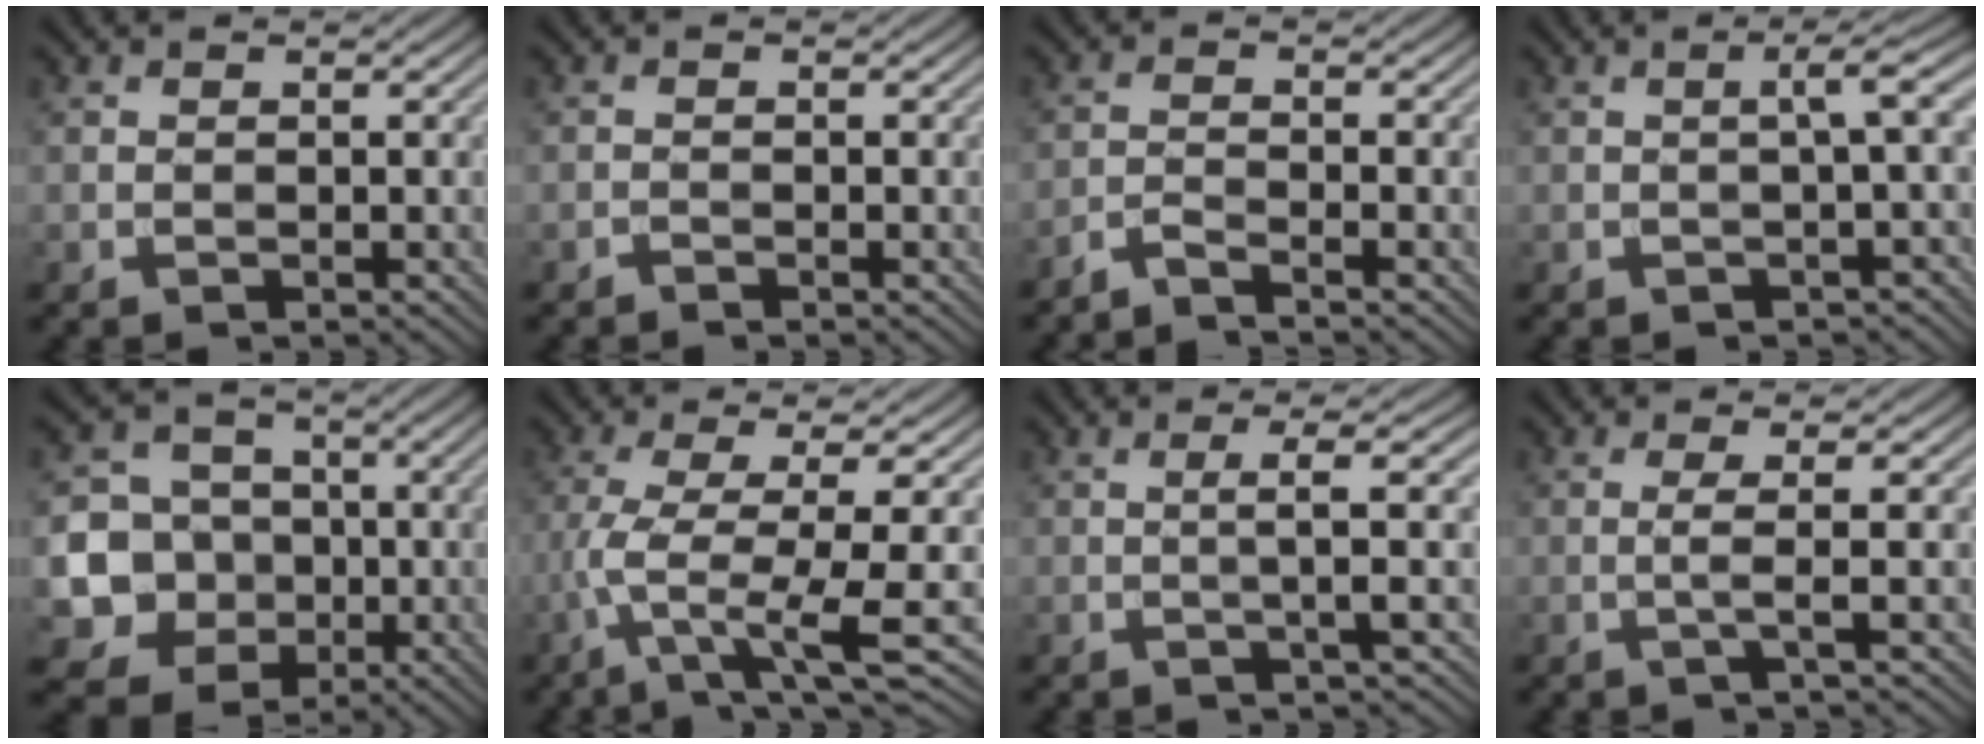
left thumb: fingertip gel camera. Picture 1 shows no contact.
{"total": 0.6, "force": [-0.6, 0.0, 0.2], "torque": [-0.002, 0.001, -0.014]}
{"total": 2.4, "force": [-2.1, 0.2, 1.2], "torque": [-0.020, -0.003, -0.057]}
{"total": 3.2, "force": [0.0, 0.3, 3.2], "torque": [-0.044, 0.017, -0.006]}
{"total": 11.0, "force": [-2.4, 10.2, 3.5], "torque": [-0.100, -0.015, -0.073]}
{"total": 8.1, "force": [-1.3, 1.4, 7.9], "torque": [-0.151, 0.002, -0.029]}
{"total": 3.7, "force": [0.3, 0.1, 3.7], "torque": [-0.064, 0.012, -0.004]}
{"total": 2.5, "force": [0.1, 0.1, 2.5], "torque": [-0.050, 0.004, -0.013]}